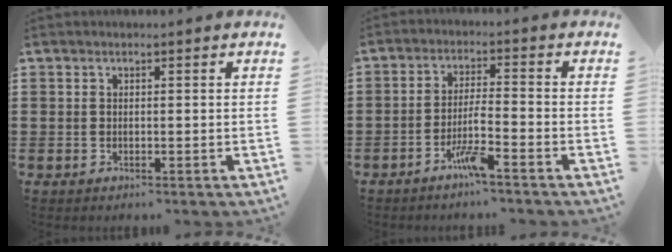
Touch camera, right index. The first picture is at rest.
{"total": 5.1, "force": [-3.4, 0.2, 3.8], "torque": [-0.080, -0.006, -0.064]}